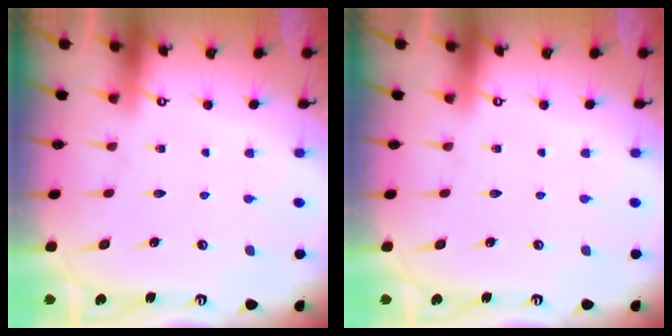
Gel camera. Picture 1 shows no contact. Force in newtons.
{"total": 0.0}